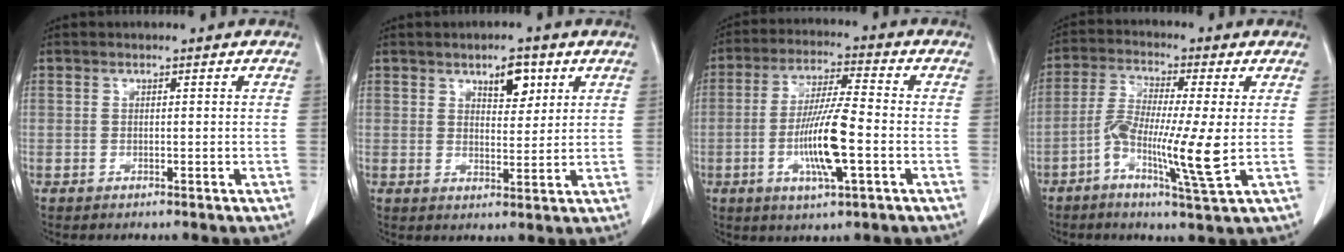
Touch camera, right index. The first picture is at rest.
{"total": 4.8, "force": [2.6, 2.1, 3.4], "torque": [-0.050, 0.000, 0.042]}
{"total": 11.0, "force": [-2.7, 1.0, 10.6], "torque": [-0.204, -0.005, -0.050]}
{"total": 10.1, "force": [-2.2, 0.1, 9.9], "torque": [-0.193, -0.005, -0.047]}